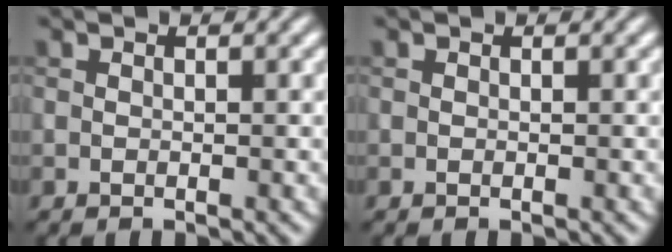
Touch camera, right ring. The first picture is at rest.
{"total": 0.0}